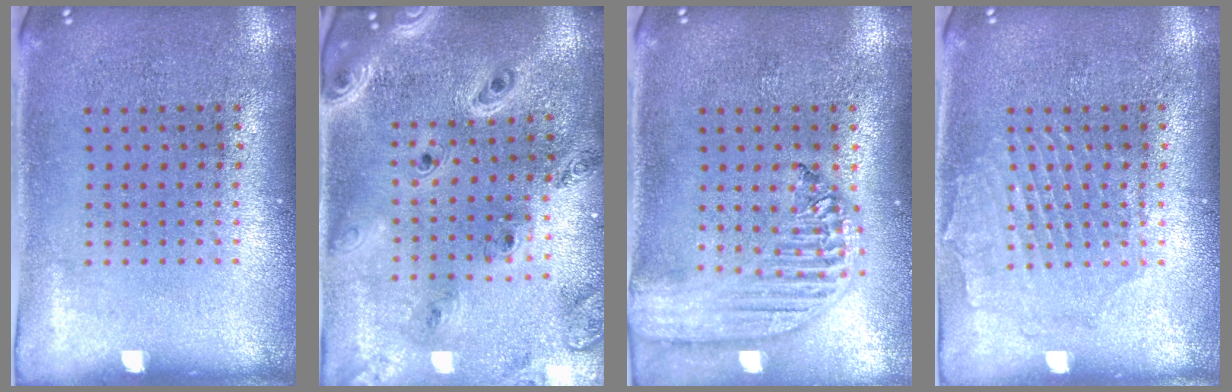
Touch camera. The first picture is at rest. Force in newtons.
{"total": 2.2, "press": 2.1, "slide": 0.8}
{"total": 2.3, "press": 2.0, "slide": 1.2}
{"total": 1.5, "press": 1.5, "slide": 0.1}